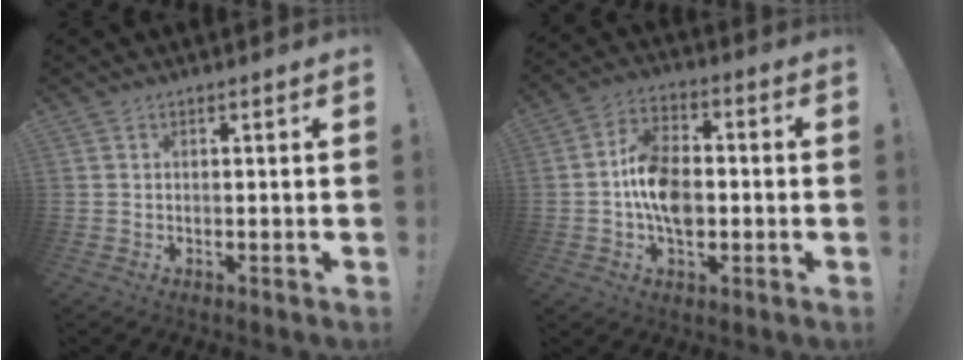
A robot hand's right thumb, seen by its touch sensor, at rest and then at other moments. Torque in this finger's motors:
{"motor_torque": [0.31, 0.22, 1.10, -0.27, 0.10]}